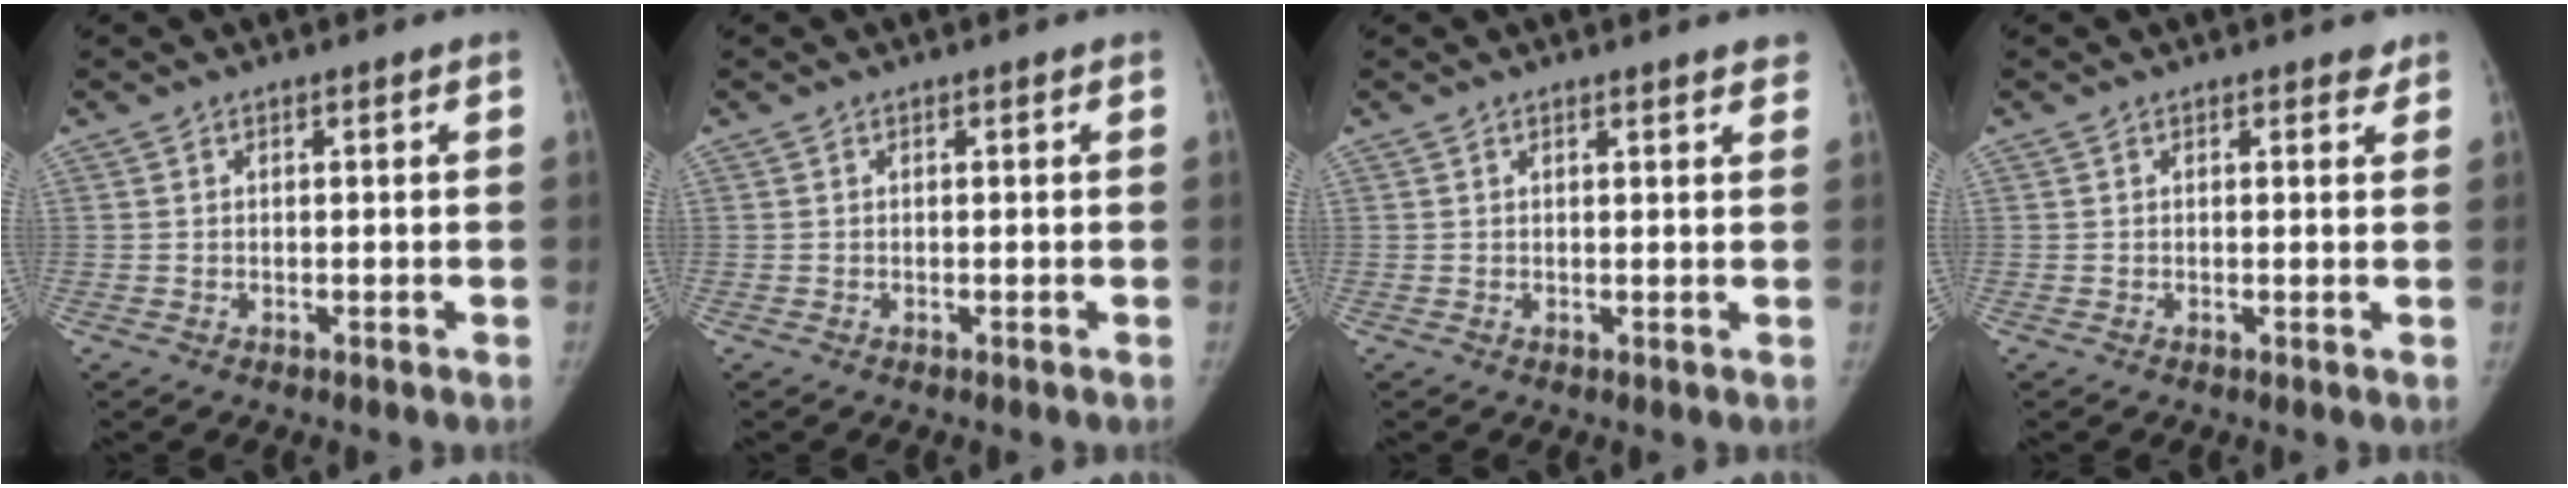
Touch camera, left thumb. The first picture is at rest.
{"total": 0.0}
{"total": 2.5, "force": [2.1, 0.4, 1.3], "torque": [-0.007, -0.004, 0.020]}
{"total": 1.4, "force": [1.1, 0.7, 0.4], "torque": [0.008, -0.006, 0.008]}